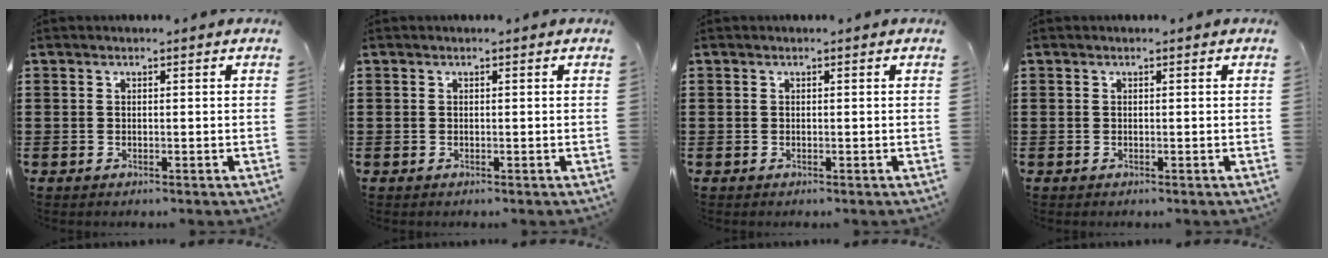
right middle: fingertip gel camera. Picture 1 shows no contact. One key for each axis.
{"total": 0.0}
{"total": 0.0}
{"total": 0.0}